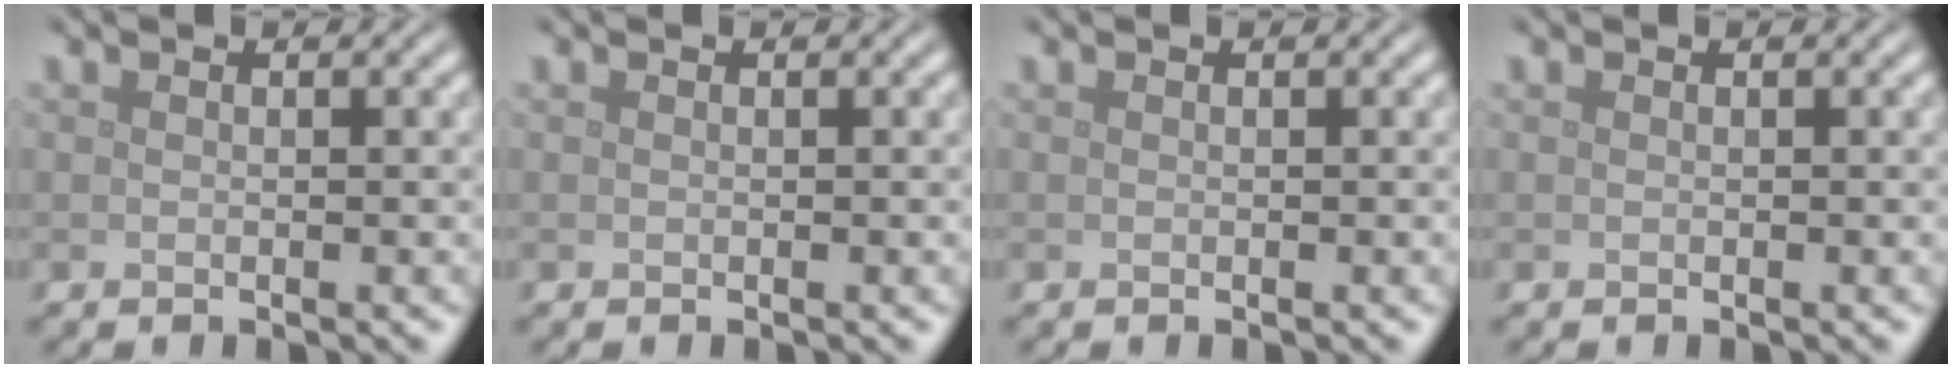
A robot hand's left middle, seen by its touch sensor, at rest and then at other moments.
{"total": 0.0}
{"total": 0.0}
{"total": 0.0}